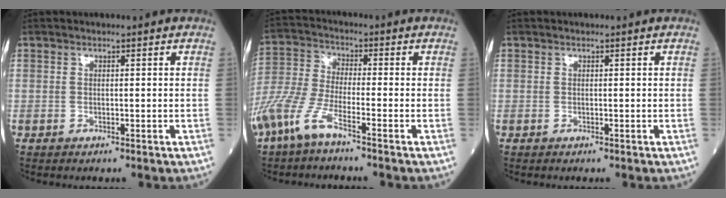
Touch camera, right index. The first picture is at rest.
{"total": 9.1, "force": [-5.9, 1.6, 6.7], "torque": [-0.166, -0.015, -0.129]}
{"total": 0.0}